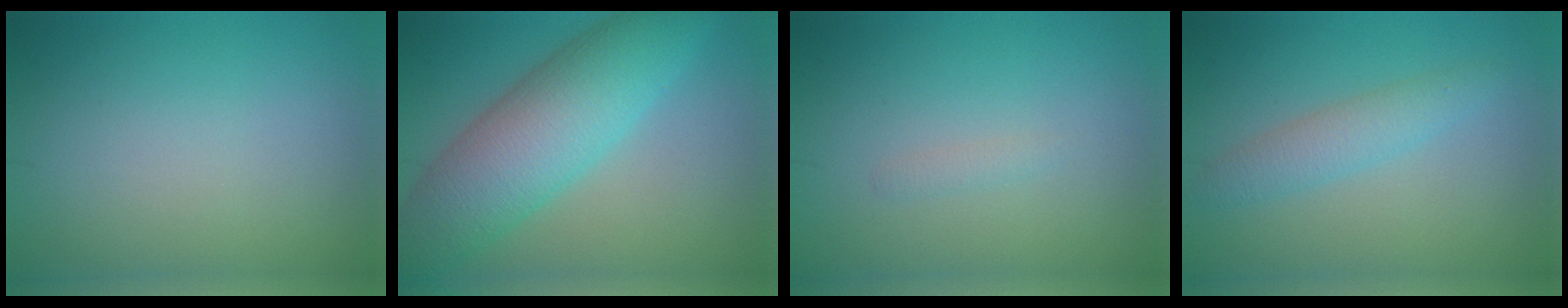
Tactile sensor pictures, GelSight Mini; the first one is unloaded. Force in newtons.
{"total": 9.2, "press": 9.2, "slide": 0.1}
{"total": 0.7, "press": 0.7, "slide": 0.0}
{"total": 2.5, "press": 2.5, "slide": 0.1}